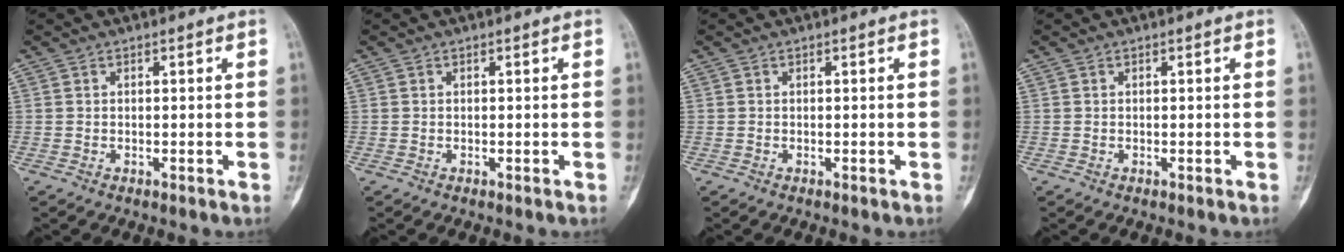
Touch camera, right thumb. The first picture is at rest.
{"total": 0.0}
{"total": 0.0}
{"total": 0.0}